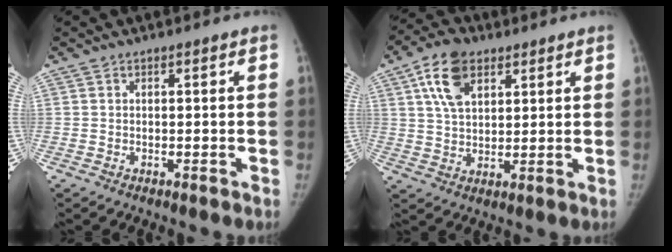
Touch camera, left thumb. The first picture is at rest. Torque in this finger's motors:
{"motor_torque": [-0.10, 0.10, 1.57, -0.80, 0.30]}